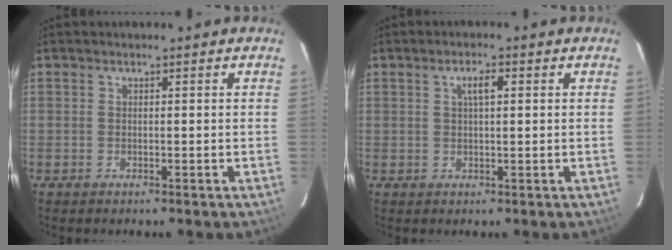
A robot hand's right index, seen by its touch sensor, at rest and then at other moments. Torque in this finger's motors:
{"motor_torque": [0.05, 0.01, 0.20, 0.05]}